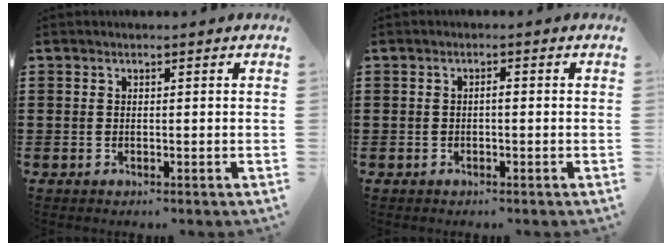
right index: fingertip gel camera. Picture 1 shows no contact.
{"total": 0.9, "force": [-0.3, 0.2, 0.8], "torque": [-0.017, -0.002, -0.005]}